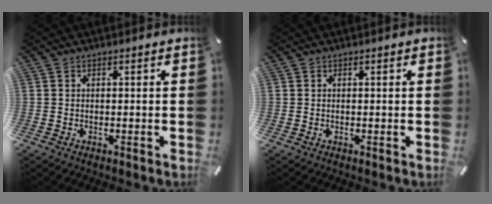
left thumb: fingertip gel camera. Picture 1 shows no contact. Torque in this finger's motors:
{"motor_torque": [1.87, 1.05, 1.48, -1.29, 0.21]}